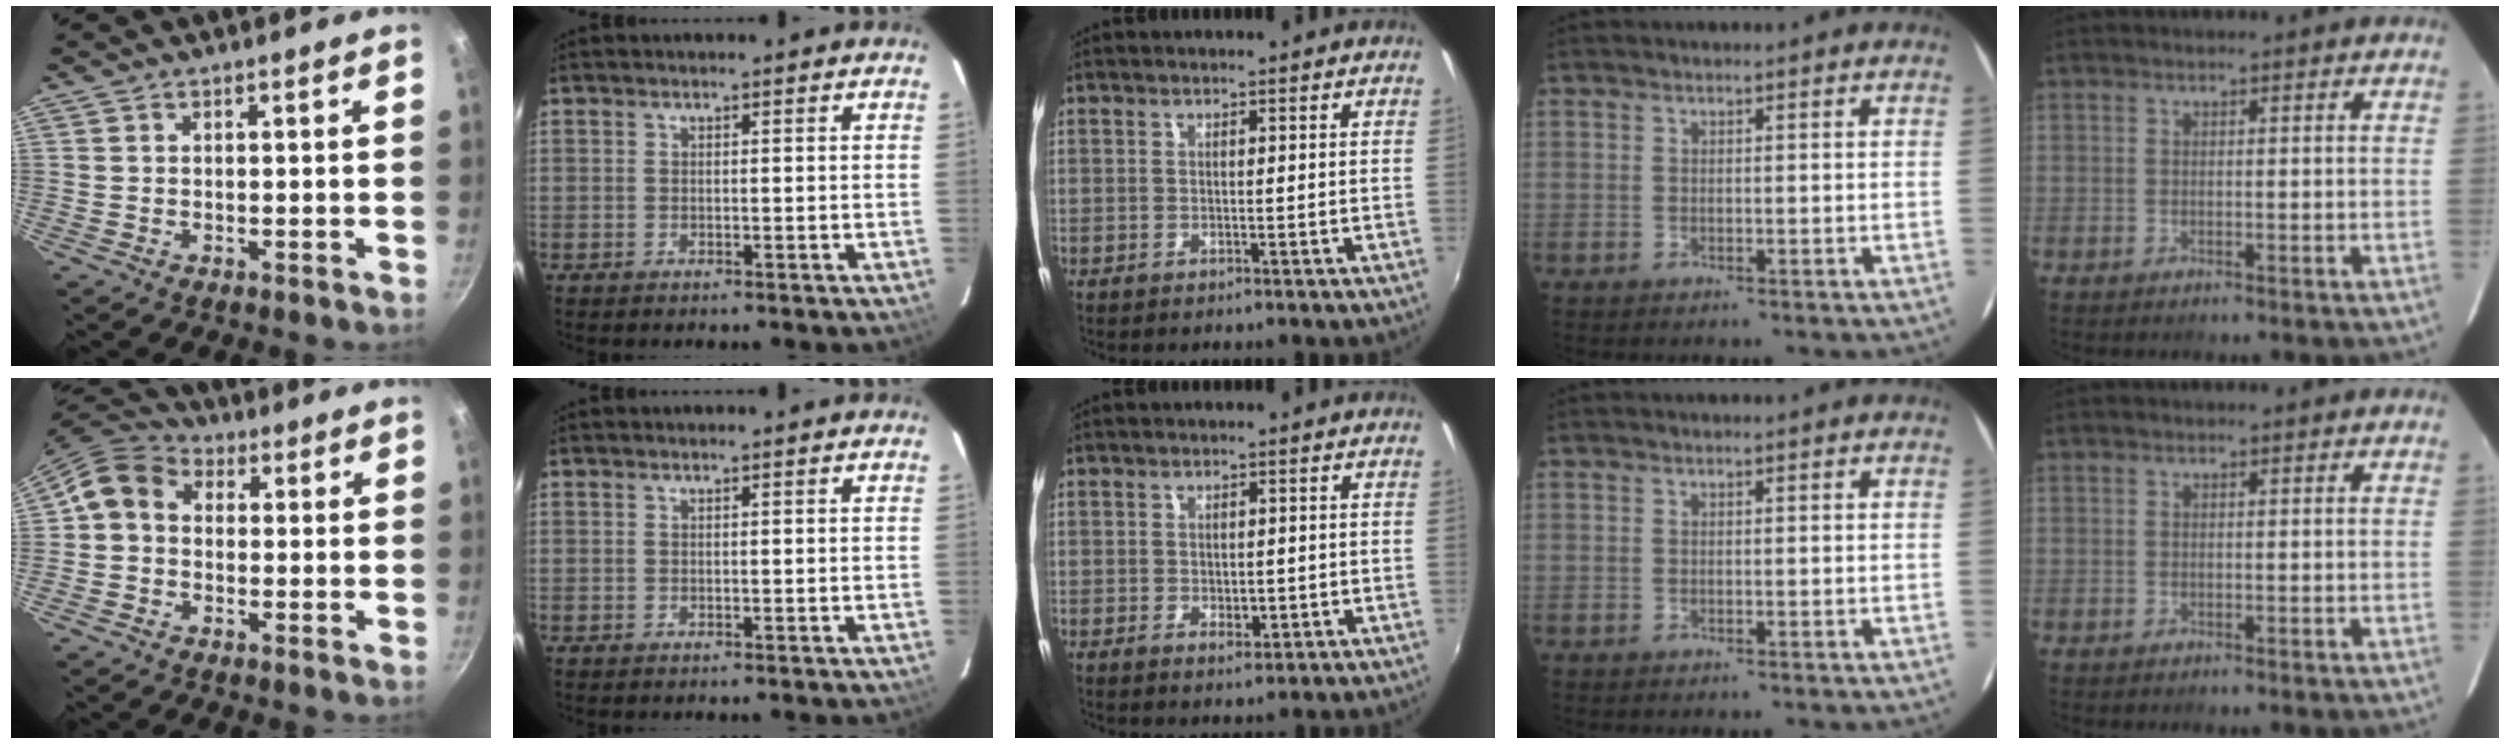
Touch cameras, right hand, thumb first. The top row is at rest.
{"thumb": {"total": 8.3, "force": [0.4, 6.8, 4.7], "torque": [-0.072, 0.025, -0.017]}, "middle": {"total": 2.4, "force": [-0.6, 1.6, 1.7], "torque": [-0.027, -0.004, -0.008]}}